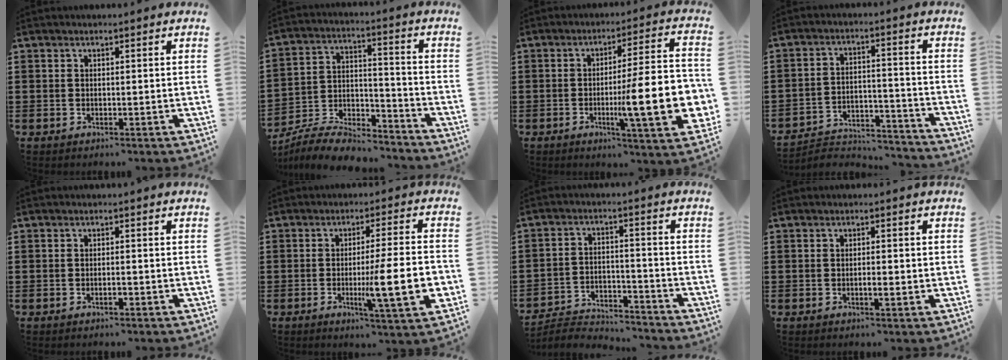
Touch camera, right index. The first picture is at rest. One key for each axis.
{"total": 8.3, "fx": -7.6, "fy": 1.9, "fz": 2.6, "tx": -0.050, "ty": 0.017, "tz": -0.148}
{"total": 16.6, "fx": -3.5, "fy": 3.1, "fz": 15.9, "tx": -0.239, "ty": -0.008, "tz": -0.054}
{"total": 4.9, "fx": -4.6, "fy": 1.2, "fz": 0.9, "tx": -0.016, "ty": 0.013, "tz": -0.094}
{"total": 1.1, "fx": -0.6, "fy": 0.2, "fz": 0.9, "tx": -0.019, "ty": -0.005, "tz": -0.009}
{"total": 12.4, "fx": -2.5, "fy": 1.6, "fz": 12.0, "tx": -0.194, "ty": -0.016, "tz": -0.046}
{"total": 4.4, "fx": -4.3, "fy": 0.8, "fz": 0.5, "tx": -0.021, "ty": 0.005, "tz": -0.093}
{"total": 2.1, "fx": -0.4, "fy": 0.4, "fz": 2.1, "tx": -0.035, "ty": -0.001, "tz": -0.008}